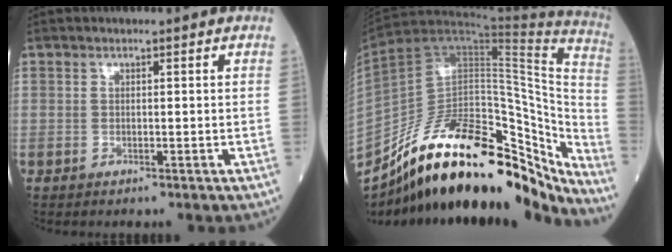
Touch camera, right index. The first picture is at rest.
{"total": 26.1, "force": [-20.2, 8.8, 14.0], "torque": [-0.192, 0.042, -0.313]}